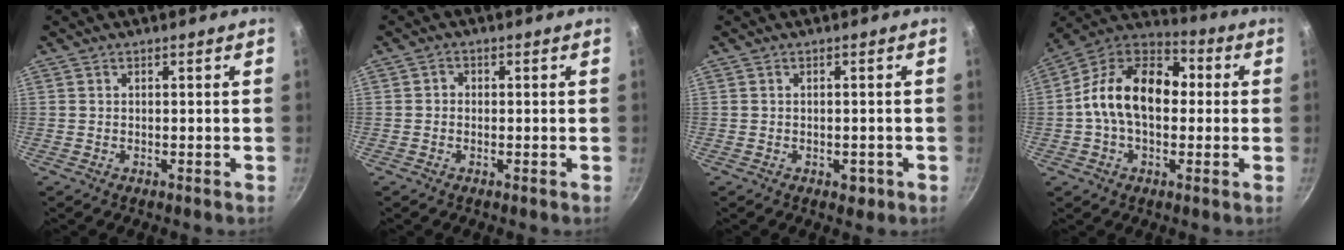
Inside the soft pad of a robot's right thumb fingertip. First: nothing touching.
{"total": 1.2, "force": [-0.3, 1.0, 0.5], "torque": [-0.006, 0.006, -0.009]}
{"total": 2.2, "force": [-0.9, 1.4, 1.4], "torque": [-0.015, 0.006, -0.004]}
{"total": 17.5, "force": [0.4, 11.7, 13.1], "torque": [-0.183, 0.041, -0.017]}